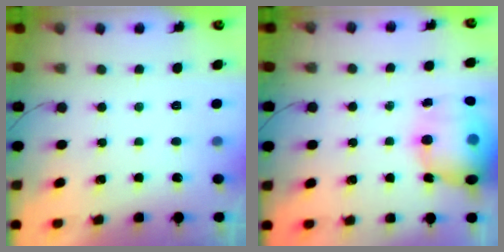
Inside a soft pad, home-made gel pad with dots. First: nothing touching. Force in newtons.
{"total": 15.6, "press": 15.1, "slide": 3.7}